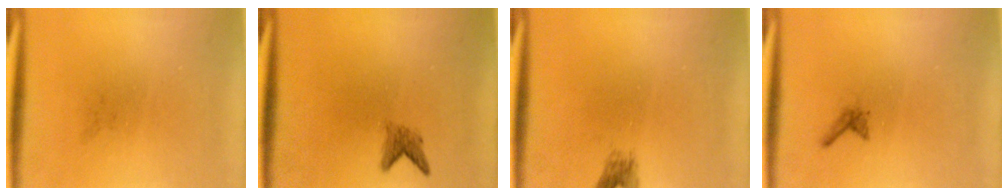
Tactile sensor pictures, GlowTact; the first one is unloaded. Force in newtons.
{"total": 1.7}
{"total": 1.5}
{"total": 0.6}